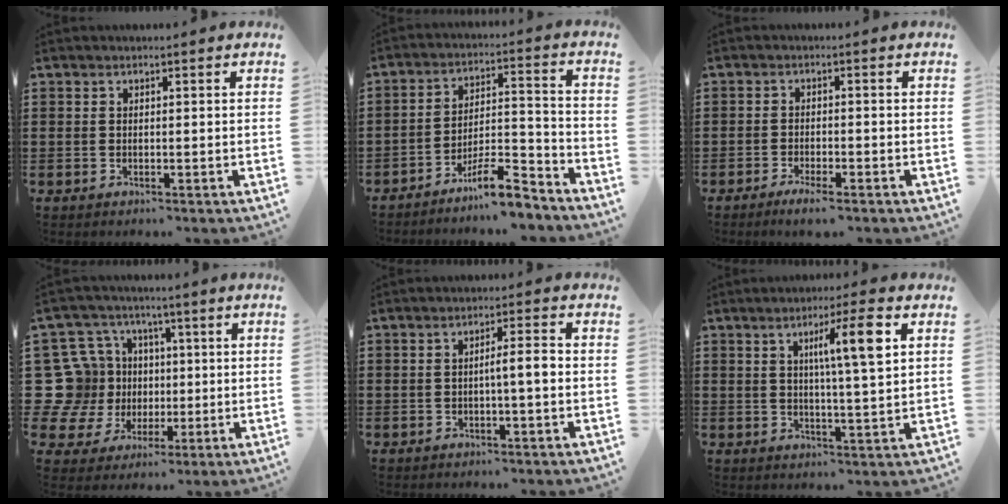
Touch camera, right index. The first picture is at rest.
{"total": 9.0, "force": [-7.8, 1.2, 4.4], "torque": [-0.066, 0.021, -0.145]}
{"total": 2.2, "force": [-1.9, 0.1, 1.1], "torque": [-0.026, 0.000, -0.038]}
{"total": 12.7, "force": [1.0, 12.2, 3.2], "torque": [-0.142, -0.003, 0.038]}
{"total": 3.2, "force": [-0.5, 0.2, 3.2], "torque": [-0.057, 0.000, -0.011]}
{"total": 7.9, "force": [2.5, 0.5, 7.5], "torque": [-0.135, -0.003, 0.031]}